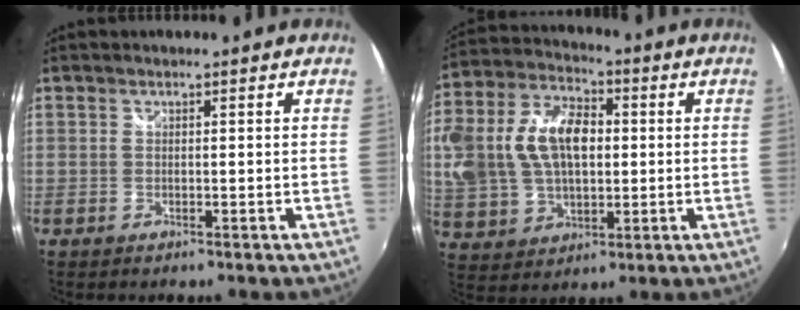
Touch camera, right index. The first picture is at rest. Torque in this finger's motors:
{"motor_torque": [0.80, -0.17, 0.87, 0.21]}